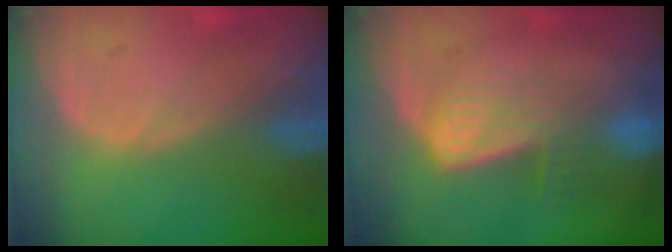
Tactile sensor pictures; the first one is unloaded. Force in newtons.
{"total": 7.2, "press": 6.0, "slide": 4.0}